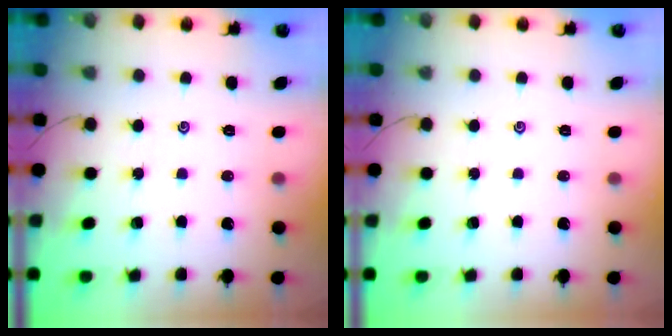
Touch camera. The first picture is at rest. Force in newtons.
{"total": 0.0}